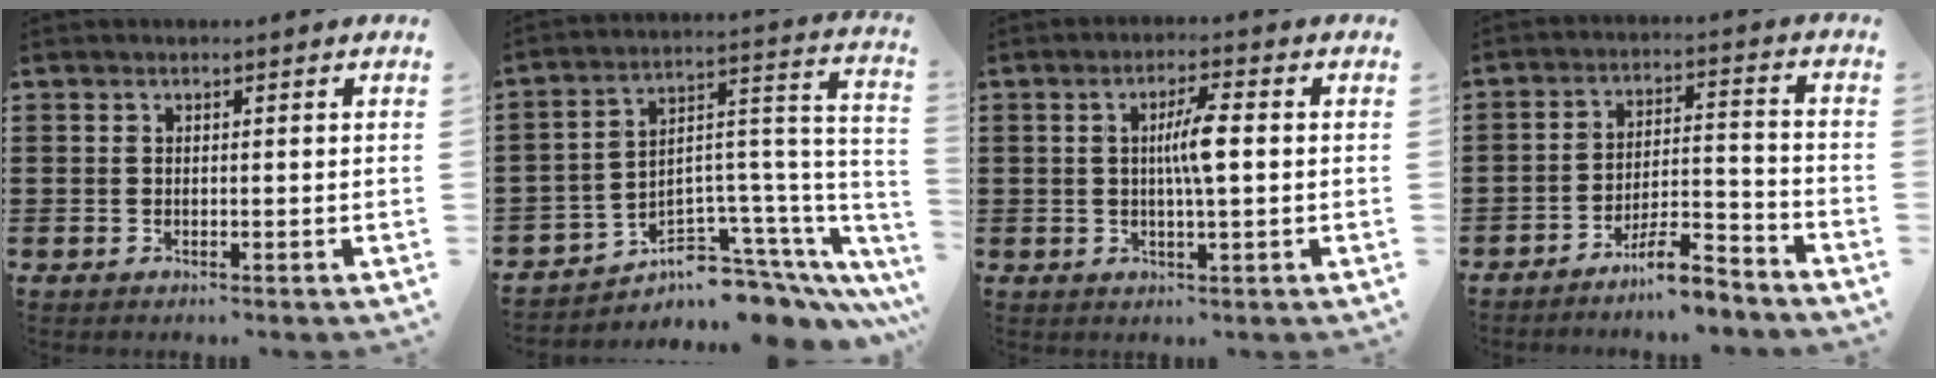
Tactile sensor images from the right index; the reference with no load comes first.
{"total": 5.7, "force": [-4.3, 2.9, 2.4], "torque": [-0.044, -0.018, -0.078]}
{"total": 5.3, "force": [0.4, 0.7, 5.2], "torque": [-0.096, 0.001, 0.002]}
{"total": 7.6, "force": [-6.8, 0.7, 3.4], "torque": [-0.055, 0.011, -0.127]}